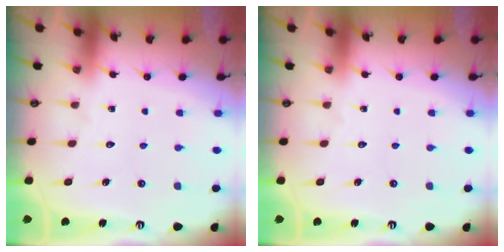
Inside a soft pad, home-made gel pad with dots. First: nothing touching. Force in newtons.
{"total": 0.0}